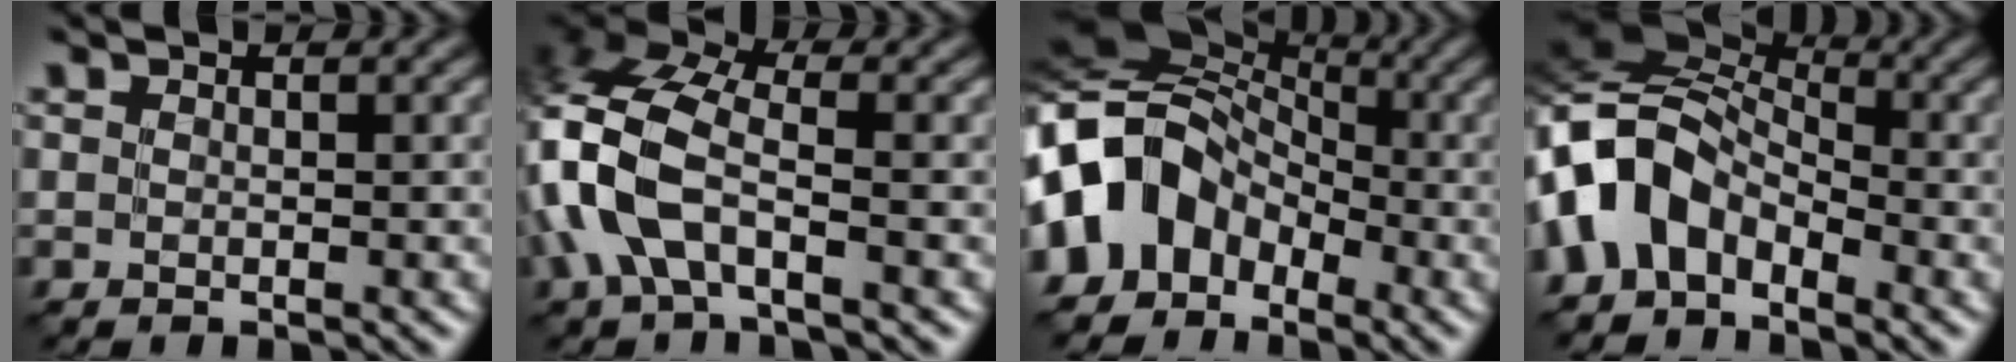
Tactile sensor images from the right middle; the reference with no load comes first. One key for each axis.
{"total": 7.7, "fx": -1.7, "fy": 4.0, "fz": 6.4, "tx": -0.157, "ty": 0.016, "tz": -0.055}
{"total": 10.2, "fx": -3.3, "fy": 7.8, "fz": 5.6, "tx": -0.095, "ty": 0.008, "tz": -0.087}
{"total": 8.2, "fx": -2.8, "fy": 5.4, "fz": 5.4, "tx": -0.099, "ty": 0.016, "tz": -0.082}